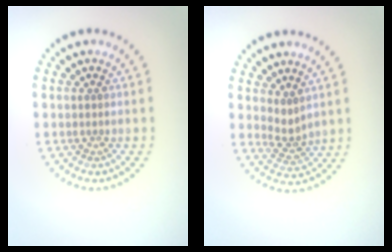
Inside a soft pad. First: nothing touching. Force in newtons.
{"total": 1.8, "press": 1.3, "slide": 1.2}